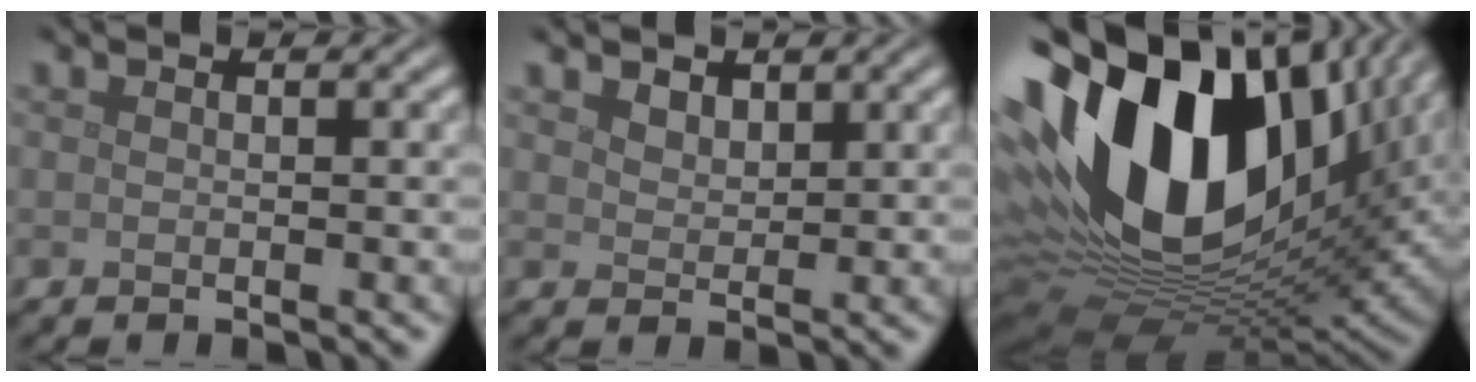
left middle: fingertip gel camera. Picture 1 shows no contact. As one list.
[{"total": 1.8, "force": [1.4, 0.9, 0.5], "torque": [-0.014, -0.007, 0.031]}, {"total": 20.7, "force": [5.3, 12.1, 15.9], "torque": [-0.336, -0.007, 0.092]}]